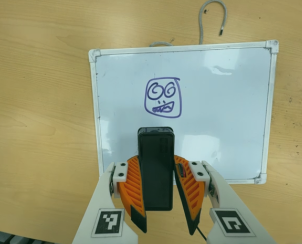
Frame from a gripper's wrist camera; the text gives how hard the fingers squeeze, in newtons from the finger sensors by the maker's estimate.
{"total": 7.8, "left": 6.7, "right": 9.0}